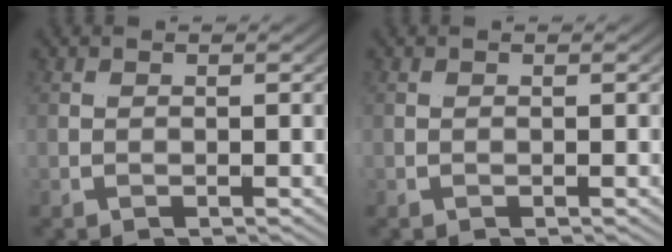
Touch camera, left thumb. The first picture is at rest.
{"total": 0.0}